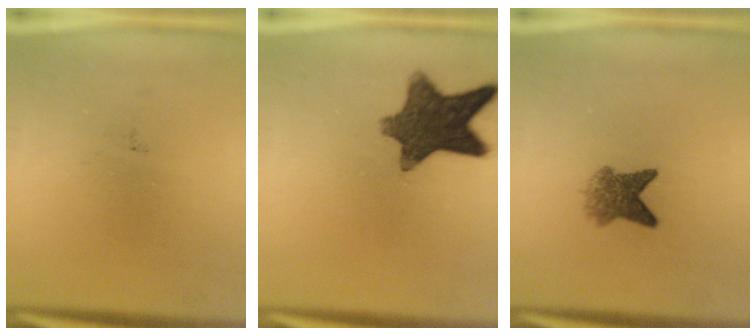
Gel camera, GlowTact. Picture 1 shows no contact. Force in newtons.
{"total": 11.6}
{"total": 4.2}